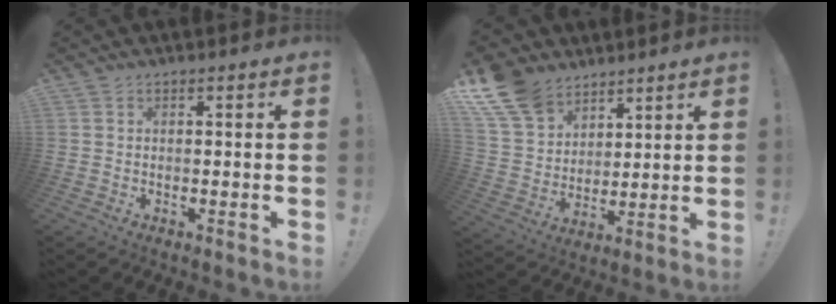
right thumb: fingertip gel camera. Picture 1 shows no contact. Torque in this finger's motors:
{"motor_torque": [1.14, 1.16, 0.14, 0.03, 0.03]}